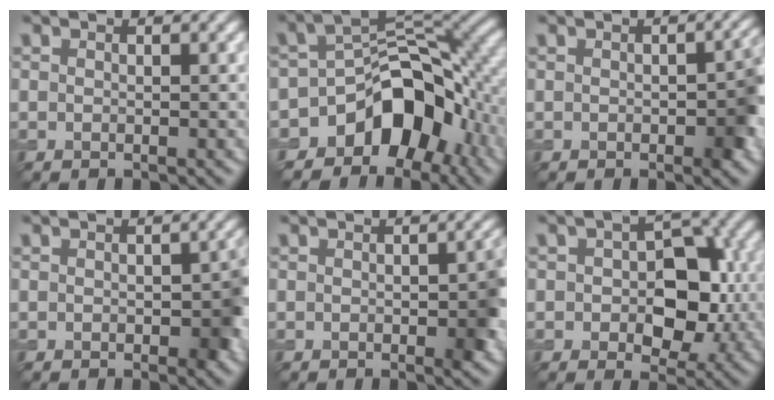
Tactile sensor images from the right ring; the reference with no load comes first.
{"total": 10.5, "force": [-5.2, 6.5, 6.3], "torque": [-0.073, 0.004, -0.096]}
{"total": 3.7, "force": [-0.8, 1.4, 3.3], "torque": [-0.038, 0.001, -0.010]}
{"total": 3.4, "force": [-0.5, 1.7, 2.9], "torque": [-0.033, -0.001, -0.003]}
{"total": 3.5, "force": [-0.6, 1.1, 3.2], "torque": [-0.041, -0.001, -0.007]}
{"total": 7.3, "force": [-0.3, 4.5, 5.7], "torque": [-0.072, -0.001, -0.006]}